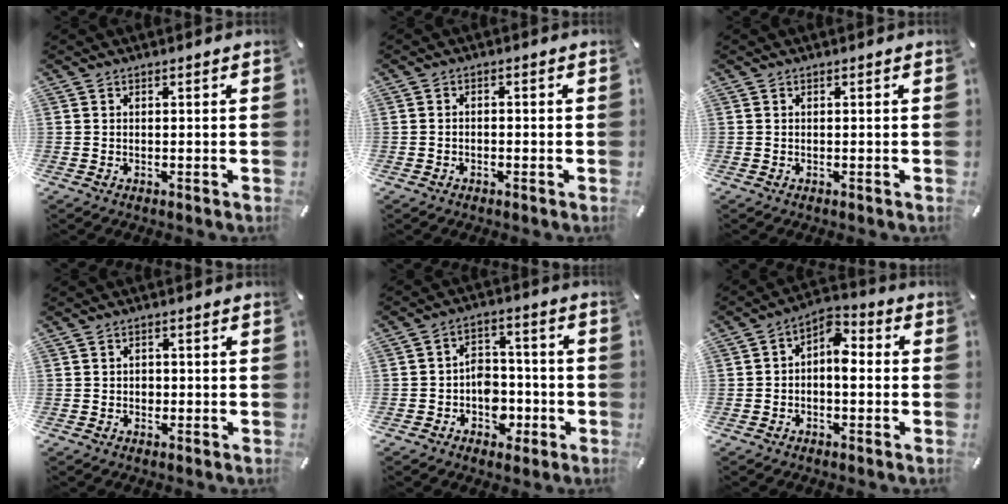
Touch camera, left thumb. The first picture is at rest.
{"total": 1.4, "force": [-0.9, 0.8, 0.6], "torque": [-0.012, 0.004, -0.020]}
{"total": 0.0}
{"total": 1.4, "force": [-0.3, 1.2, 0.6], "torque": [-0.013, 0.005, -0.008]}
{"total": 7.9, "force": [-2.9, 6.6, 3.2], "torque": [-0.037, 0.025, -0.048]}
{"total": 5.9, "force": [-0.6, 3.8, 4.5], "torque": [-0.067, 0.002, -0.016]}